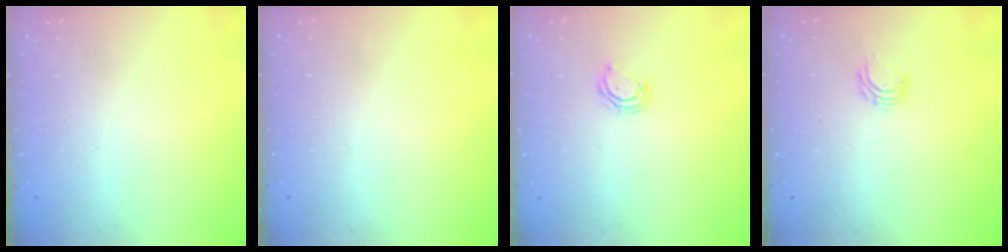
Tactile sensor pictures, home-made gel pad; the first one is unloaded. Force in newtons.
{"total": 0.0}
{"total": 4.2, "press": 4.2, "slide": 0.4}
{"total": 4.8, "press": 4.8, "slide": 0.3}